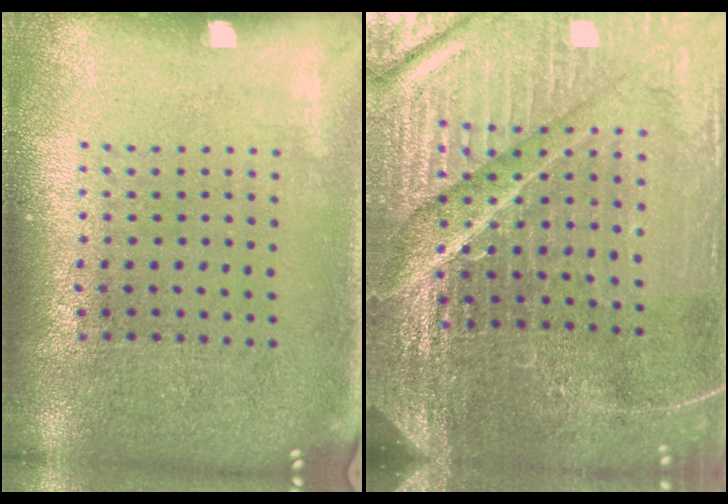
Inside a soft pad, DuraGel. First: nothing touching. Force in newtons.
{"total": 6.1, "press": 5.5, "slide": 2.6}